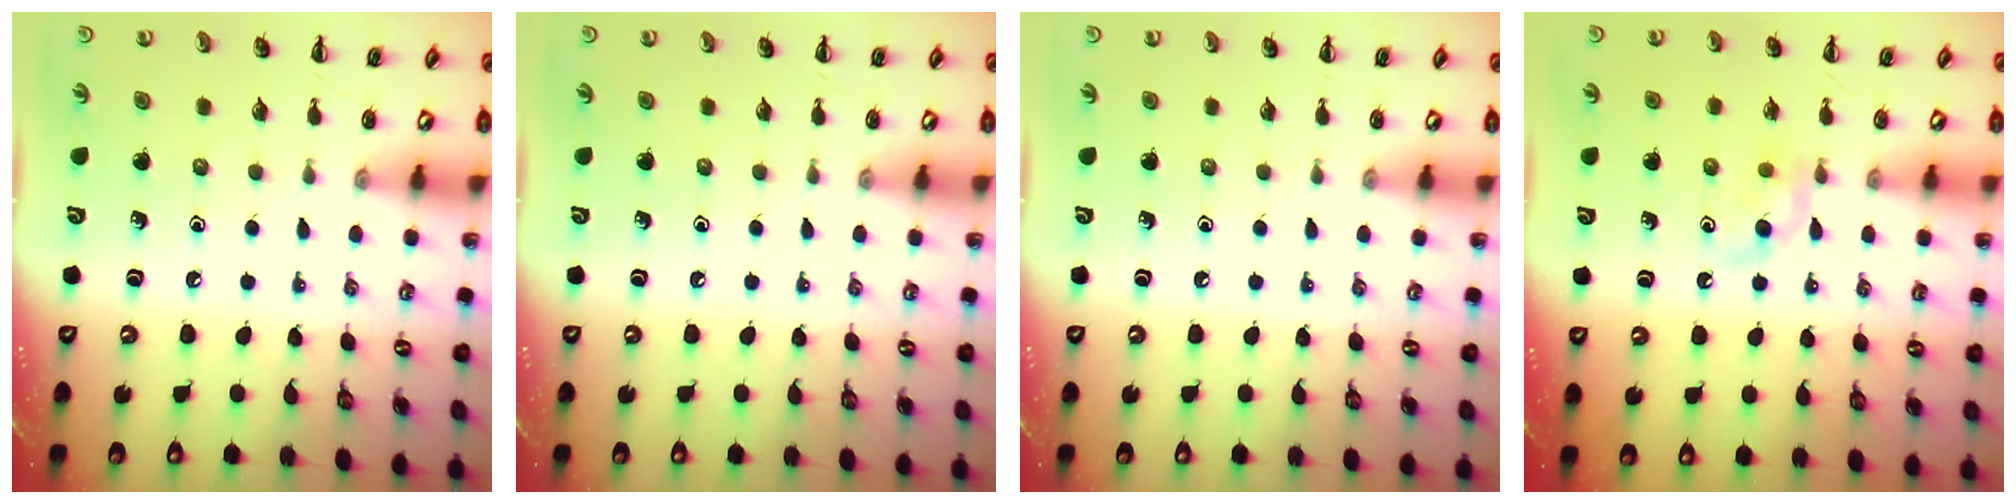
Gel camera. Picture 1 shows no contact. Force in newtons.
{"total": 0.0}
{"total": 0.0}
{"total": 4.1, "press": 3.9, "slide": 1.4}